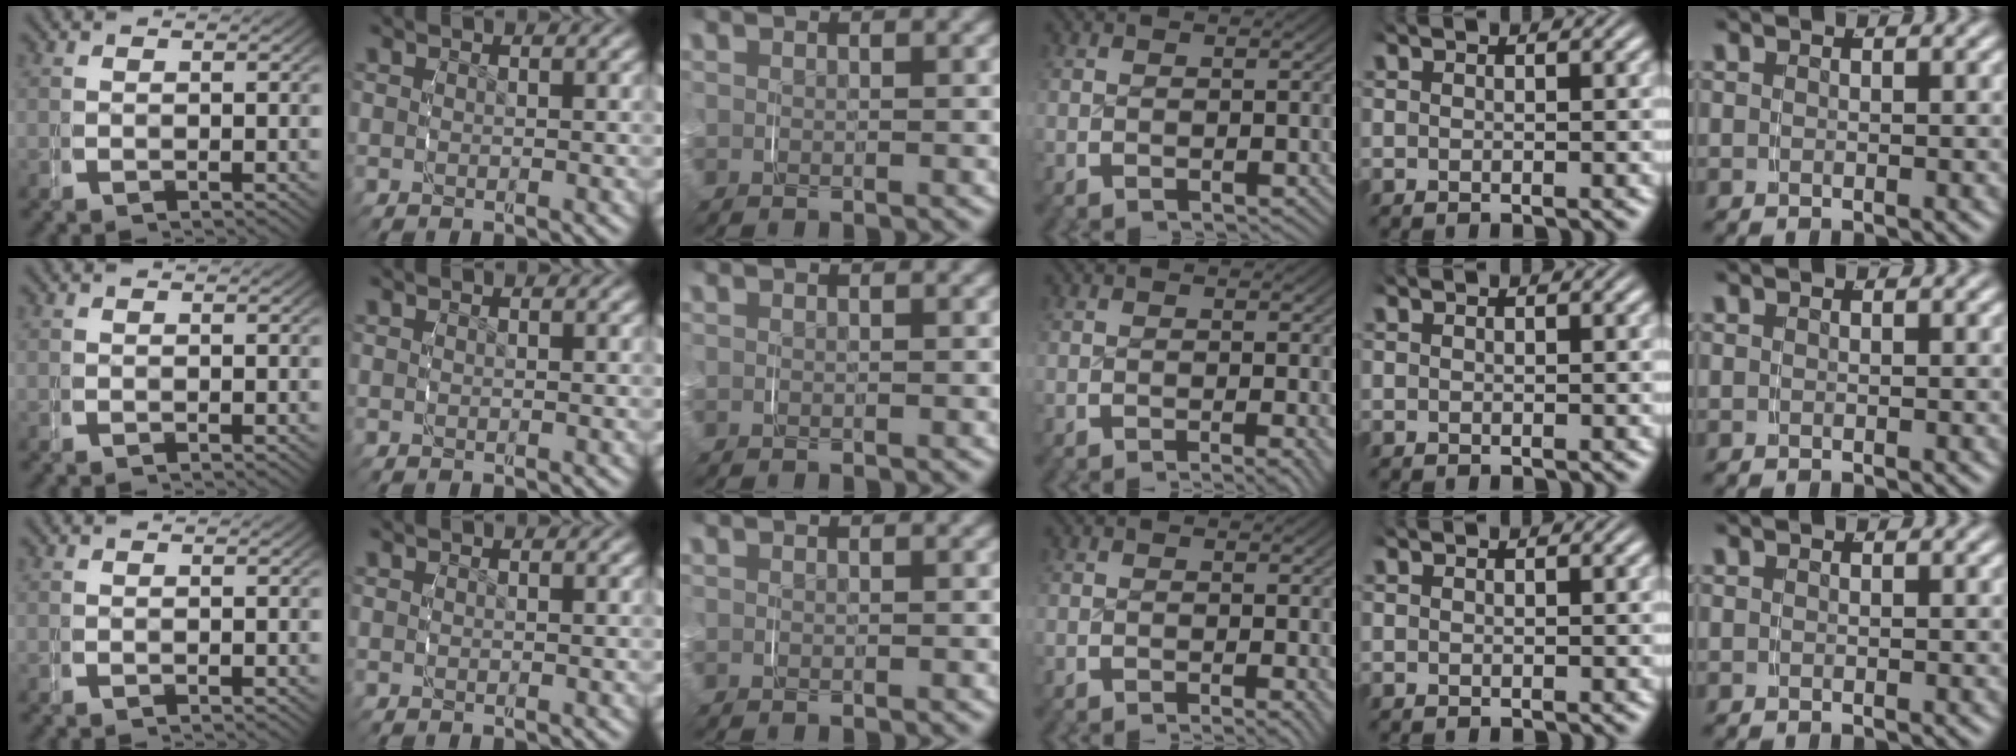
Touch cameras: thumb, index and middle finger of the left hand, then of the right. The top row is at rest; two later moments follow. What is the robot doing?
{"motion": "grasp_and_lifting", "object": "key"}